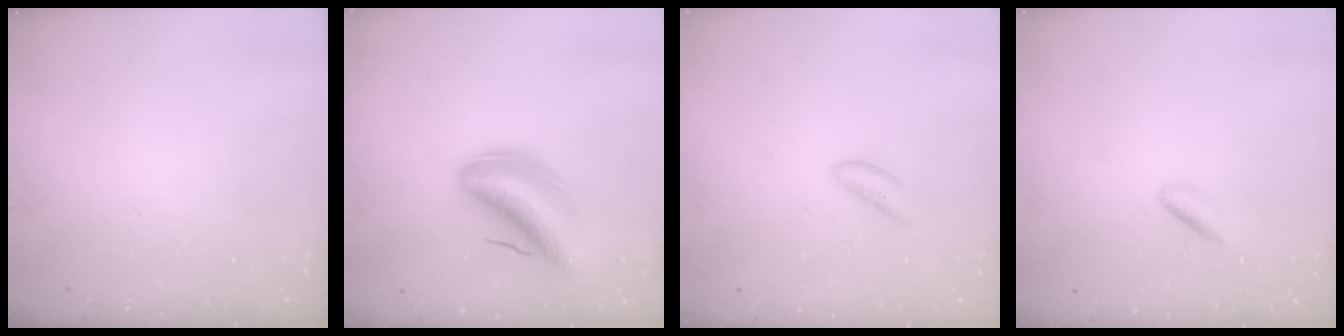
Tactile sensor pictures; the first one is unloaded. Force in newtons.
{"total": 9.9, "press": 9.4, "slide": 2.9}
{"total": 1.9, "press": 1.9, "slide": 0.4}
{"total": 3.0, "press": 2.7, "slide": 1.2}